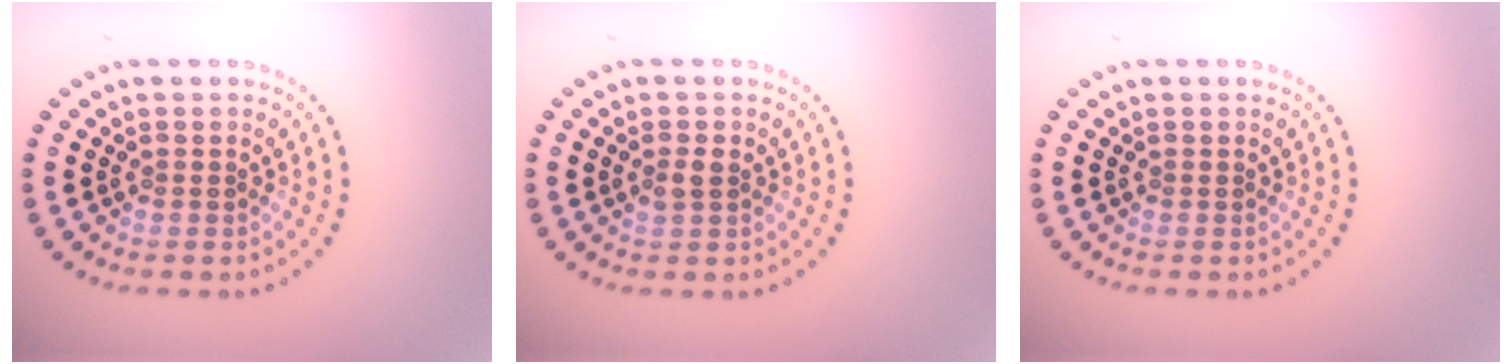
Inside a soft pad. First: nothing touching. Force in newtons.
{"total": 1.3, "press": 1.3, "slide": 0.2}
{"total": 0.0}